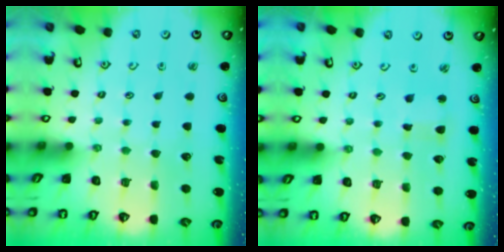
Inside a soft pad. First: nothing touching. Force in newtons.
{"total": 2.9, "press": 2.9, "slide": 0.3}